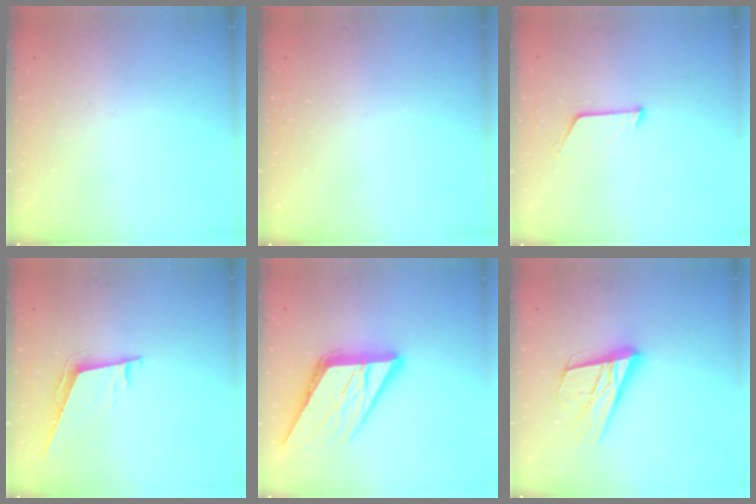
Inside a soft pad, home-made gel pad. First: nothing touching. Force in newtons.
{"total": 1.5, "press": 1.5, "slide": 0.1}
{"total": 6.9, "press": 6.9, "slide": 0.7}
{"total": 8.4, "press": 7.9, "slide": 2.9}
{"total": 17.1, "press": 17.1, "slide": 1.8}
{"total": 20.1, "press": 19.8, "slide": 3.8}